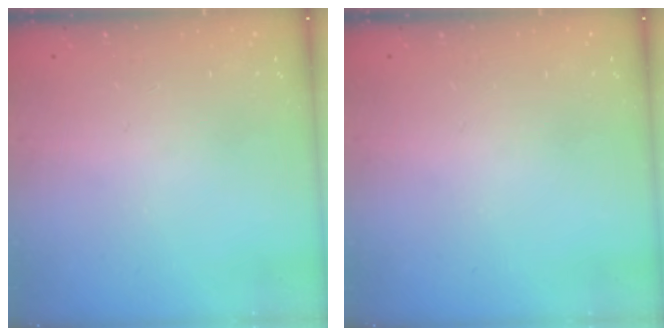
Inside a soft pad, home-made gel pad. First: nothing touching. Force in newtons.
{"total": 0.0}